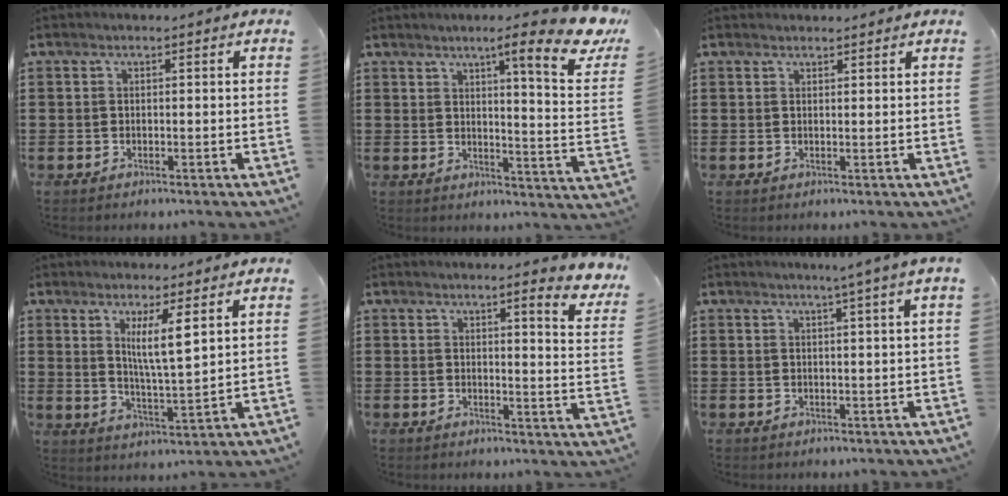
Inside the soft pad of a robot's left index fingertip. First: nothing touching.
{"total": 10.3, "force": [7.2, 0.5, 7.4], "torque": [-0.106, -0.045, 0.107]}
{"total": 1.2, "force": [1.1, 0.2, 0.1], "torque": [-0.004, 0.001, 0.022]}
{"total": 6.6, "force": [3.5, 0.8, 5.5], "torque": [-0.103, -0.013, 0.055]}
{"total": 4.1, "force": [3.3, -0.5, 2.4], "torque": [-0.037, -0.032, 0.047]}
{"total": 2.5, "force": [1.6, -1.0, 1.6], "torque": [-0.031, -0.006, 0.026]}